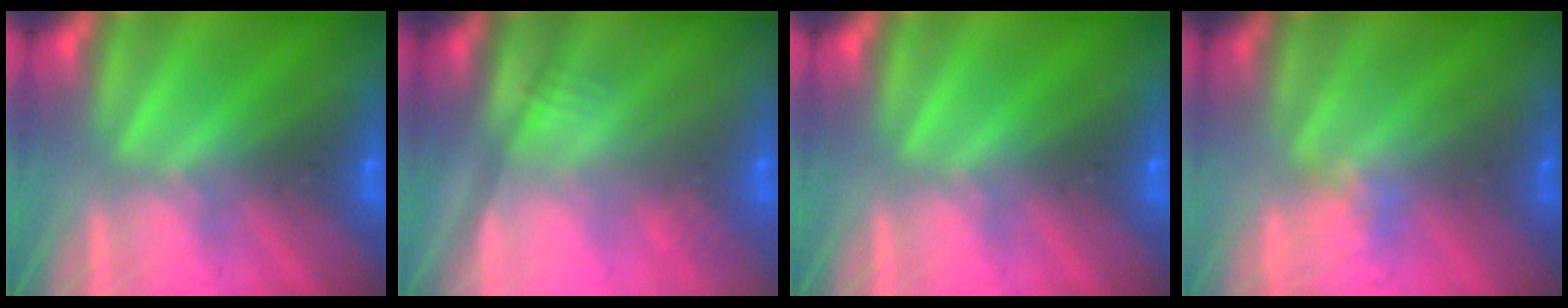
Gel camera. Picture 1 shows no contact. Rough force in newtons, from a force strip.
{"total": 2.5}
{"total": 0.0}
{"total": 2.3}